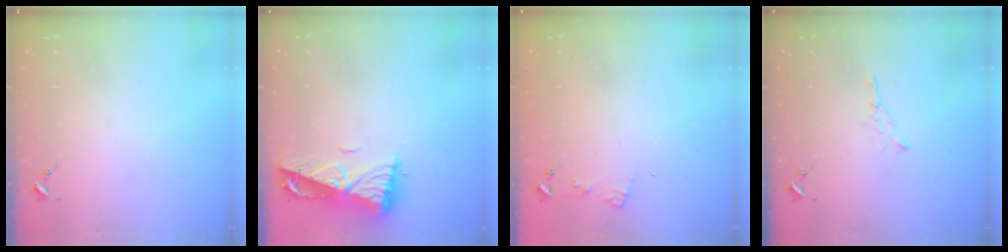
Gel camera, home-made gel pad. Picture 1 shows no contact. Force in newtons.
{"total": 10.1, "press": 10.0, "slide": 1.2}
{"total": 5.4, "press": 5.4, "slide": 0.5}
{"total": 2.8, "press": 2.8, "slide": 0.3}